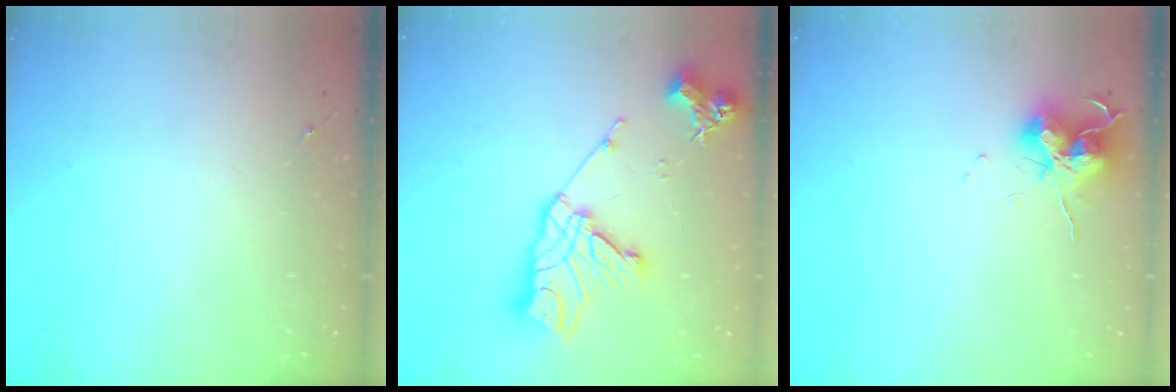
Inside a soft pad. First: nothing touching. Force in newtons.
{"total": 17.7, "press": 17.6, "slide": 1.3}
{"total": 12.2, "press": 12.1, "slide": 1.3}